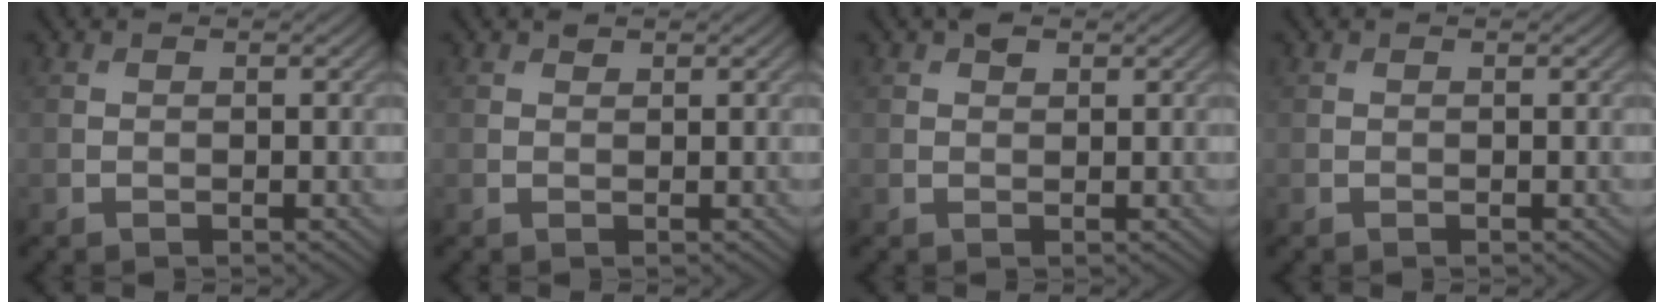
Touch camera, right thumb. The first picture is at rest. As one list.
[{"total": 0.6, "force": [0.5, 0.3, 0.1], "torque": [-0.001, -0.002, 0.011]}, {"total": 1.3, "force": [0.8, 0.8, 0.6], "torque": [-0.010, 0.001, 0.014]}, {"total": 0.0}]